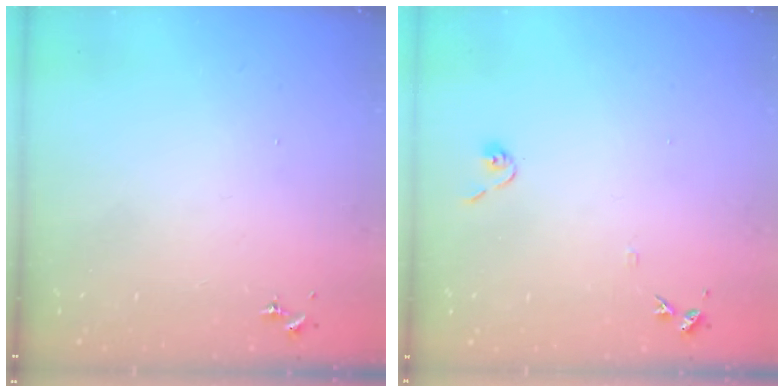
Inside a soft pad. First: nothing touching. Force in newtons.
{"total": 6.8, "press": 6.8, "slide": 0.6}